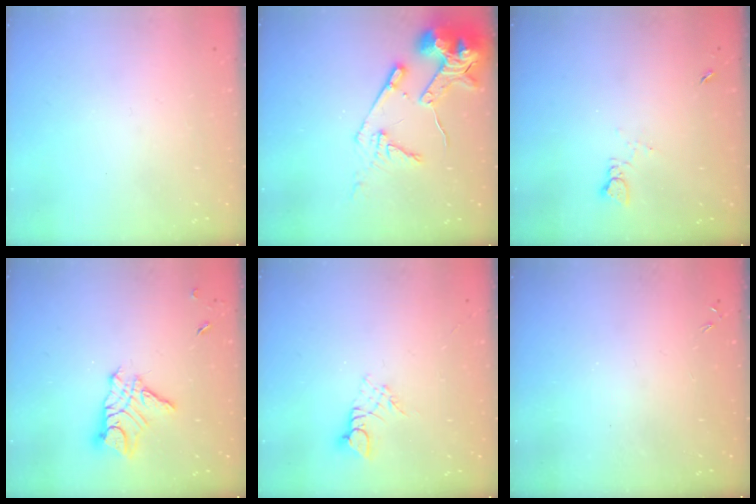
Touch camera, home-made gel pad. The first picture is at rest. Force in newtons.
{"total": 15.5, "press": 15.4, "slide": 1.8}
{"total": 2.1, "press": 2.0, "slide": 0.3}
{"total": 10.1, "press": 10.1, "slide": 0.8}
{"total": 2.7, "press": 2.7, "slide": 0.3}
{"total": 0.0}